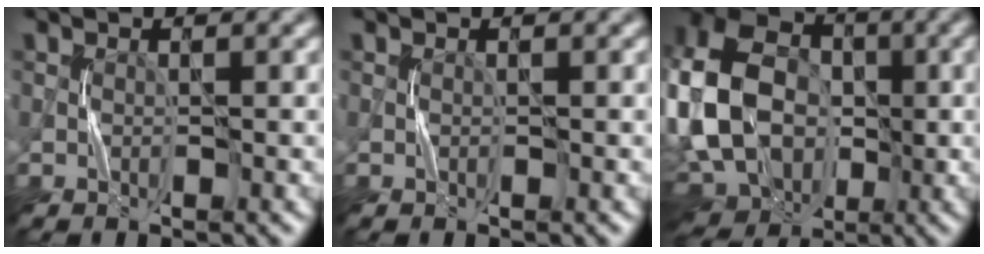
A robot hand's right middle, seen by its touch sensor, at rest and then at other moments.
{"total": 0.0}
{"total": 15.8, "force": [-1.5, 11.7, 10.5], "torque": [-0.226, 0.010, -0.034]}